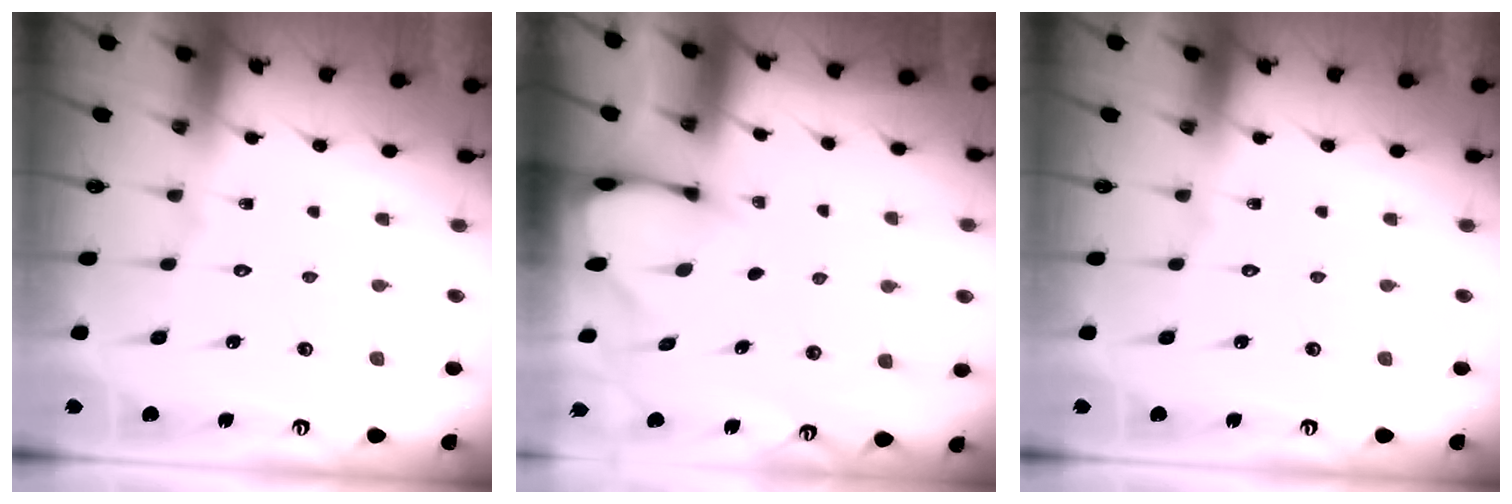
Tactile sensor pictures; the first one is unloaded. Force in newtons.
{"total": 2.4, "press": 2.4, "slide": 0.1}
{"total": 0.0}